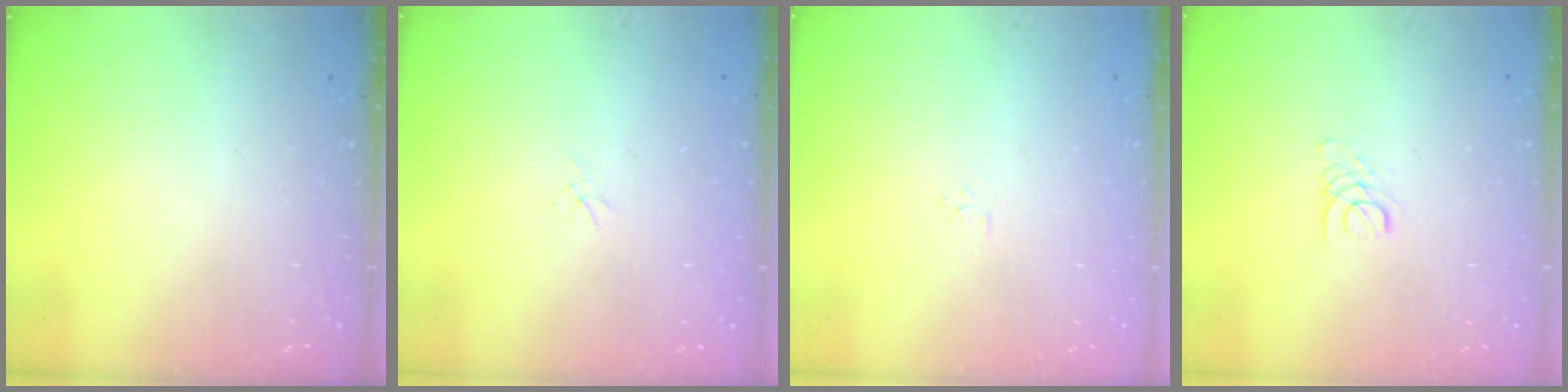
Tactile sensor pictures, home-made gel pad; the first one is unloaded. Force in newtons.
{"total": 1.1, "press": 1.0, "slide": 0.3}
{"total": 2.9, "press": 2.9, "slide": 0.3}
{"total": 1.6, "press": 1.6, "slide": 0.1}